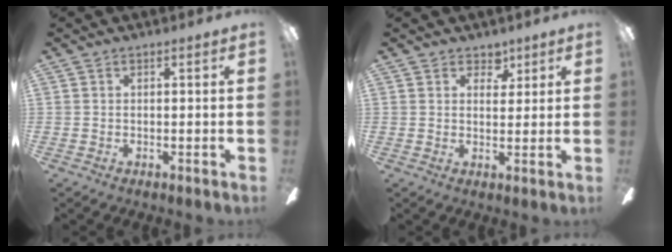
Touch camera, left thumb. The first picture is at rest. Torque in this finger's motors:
{"motor_torque": [0.10, -0.10, -0.42, -0.03, -0.03]}